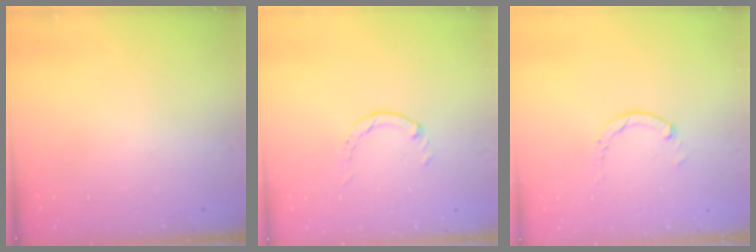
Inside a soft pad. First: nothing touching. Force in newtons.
{"total": 0.0}
{"total": 1.3, "press": 1.2, "slide": 0.2}